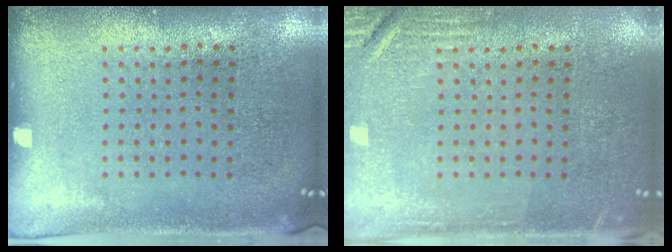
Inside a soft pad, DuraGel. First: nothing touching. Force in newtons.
{"total": 2.7, "press": 2.7, "slide": 0.4}